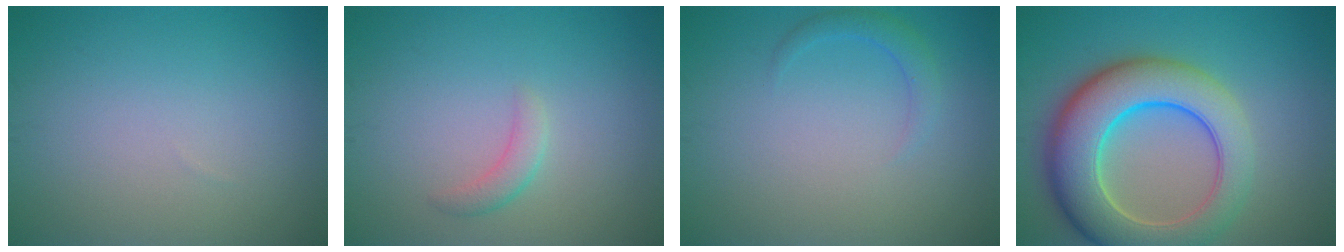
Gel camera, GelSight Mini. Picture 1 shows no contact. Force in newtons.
{"total": 1.5, "press": 1.5, "slide": 0.1}
{"total": 1.5, "press": 1.5, "slide": 0.1}
{"total": 10.2, "press": 10.2, "slide": 0.3}